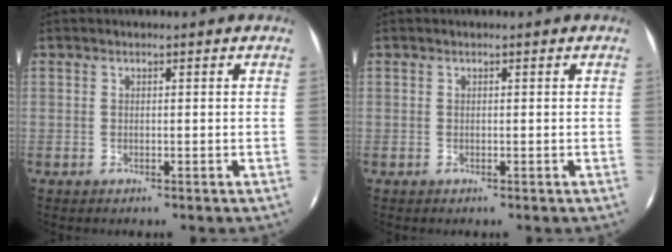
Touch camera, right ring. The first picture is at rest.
{"total": 0.0}